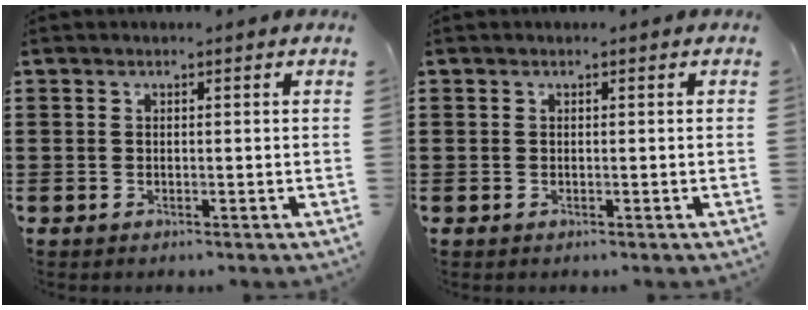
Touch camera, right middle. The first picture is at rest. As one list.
[{"total": 0.0}]